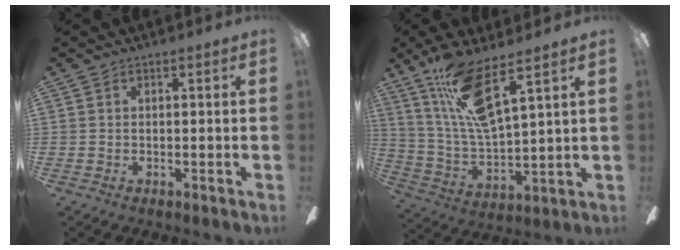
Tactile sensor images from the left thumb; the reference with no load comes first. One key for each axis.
{"total": 15.9, "fx": 10.2, "fy": 3.9, "fz": 11.5, "tx": -0.241, "ty": -0.042, "tz": 0.177}